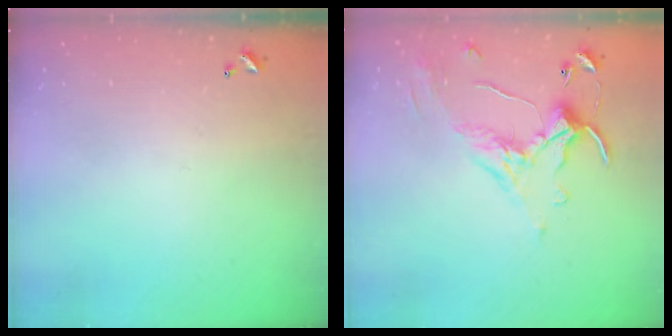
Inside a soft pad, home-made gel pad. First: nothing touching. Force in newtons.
{"total": 1.1, "press": 0.5, "slide": 1.0}